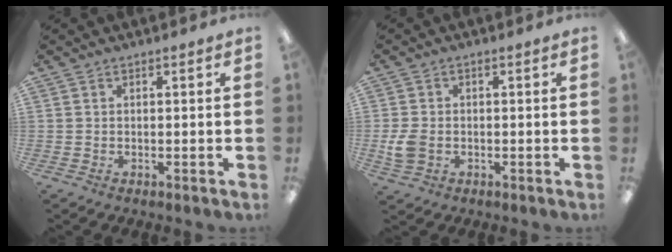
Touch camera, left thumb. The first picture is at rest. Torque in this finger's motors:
{"motor_torque": [-0.09, 0.11, -0.04, 0.04, 0.00]}